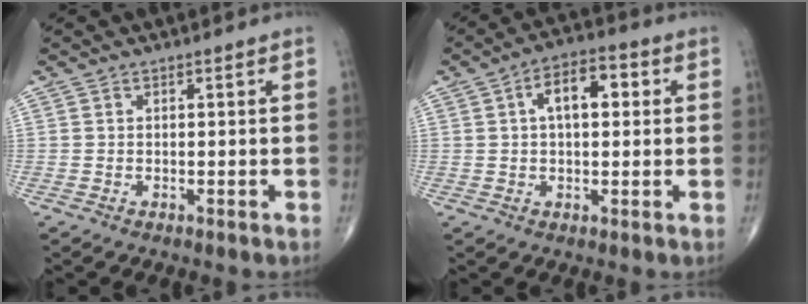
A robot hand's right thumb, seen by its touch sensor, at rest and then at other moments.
{"total": 8.4, "force": [1.8, 4.4, 7.0], "torque": [-0.093, 0.020, 0.021]}